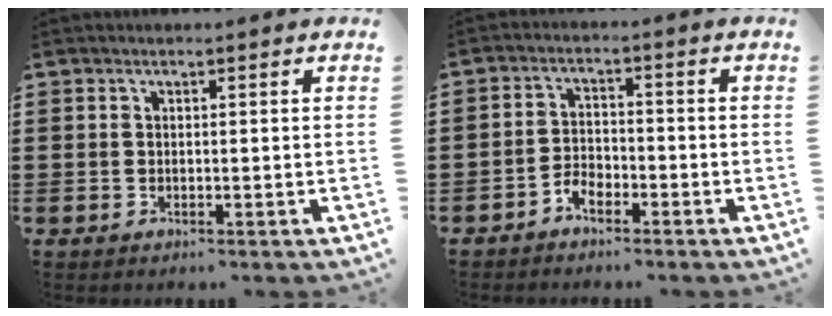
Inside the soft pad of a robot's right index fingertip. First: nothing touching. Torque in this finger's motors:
{"motor_torque": [1.10, 1.04, 0.03, 0.04]}